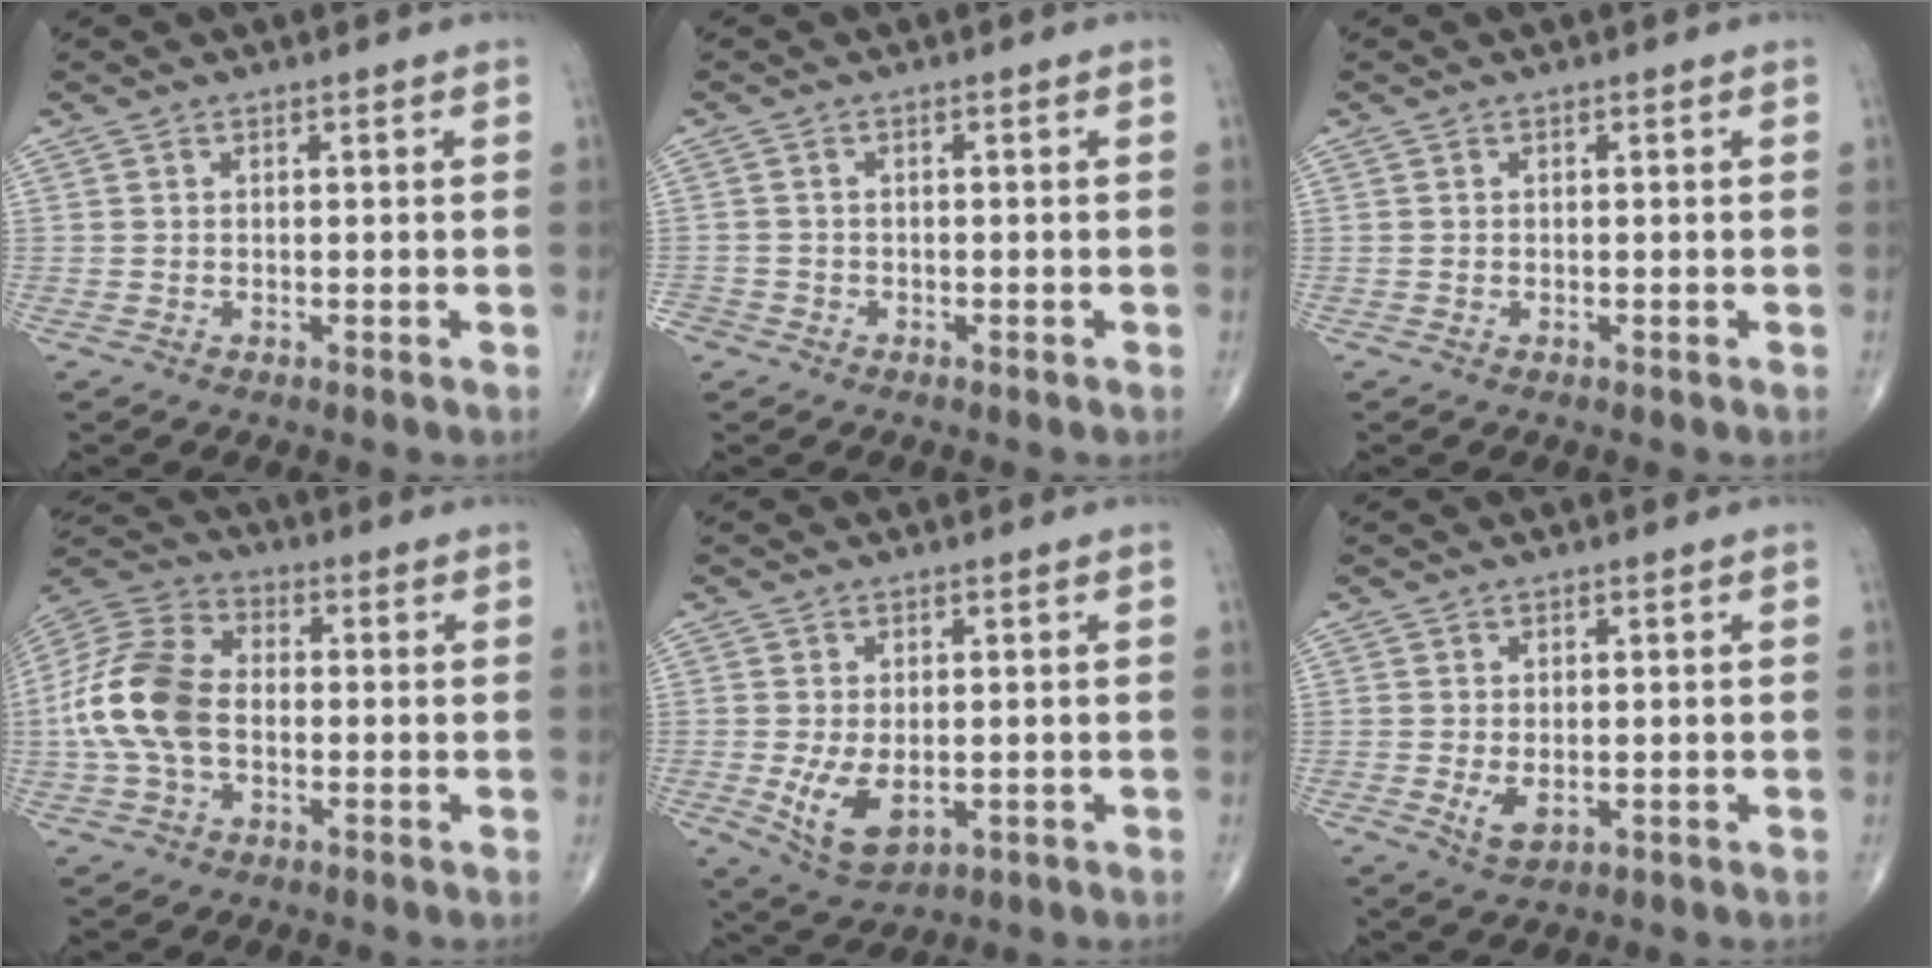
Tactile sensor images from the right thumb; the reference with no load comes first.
{"total": 2.3, "force": [-1.4, 1.8, 0.2], "torque": [-0.002, 0.008, -0.031]}
{"total": 0.0}
{"total": 14.7, "force": [-1.5, 9.4, 11.2], "torque": [-0.238, 0.033, -0.034]}
{"total": 7.4, "force": [-1.2, 4.3, 6.0], "torque": [-0.107, -0.016, -0.010]}
{"total": 3.2, "force": [-0.5, 1.8, 2.6], "torque": [-0.046, -0.008, -0.003]}